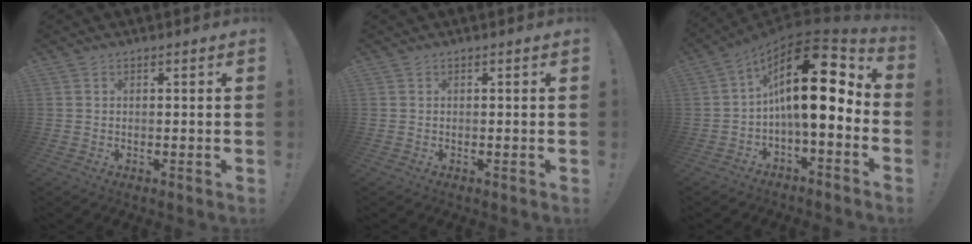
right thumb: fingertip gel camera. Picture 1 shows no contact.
{"total": 0.0}
{"total": 20.1, "force": [4.2, 6.8, 18.4], "torque": [-0.312, -0.024, 0.067]}